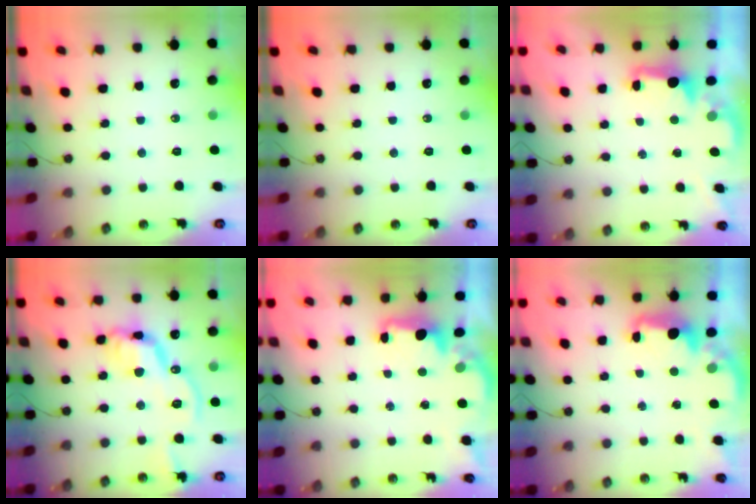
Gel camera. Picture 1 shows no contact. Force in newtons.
{"total": 0.0}
{"total": 1.9, "press": 1.8, "slide": 0.8}
{"total": 15.9, "press": 15.9, "slide": 0.5}
{"total": 1.9, "press": 1.8, "slide": 0.7}
{"total": 2.5, "press": 2.4, "slide": 0.7}